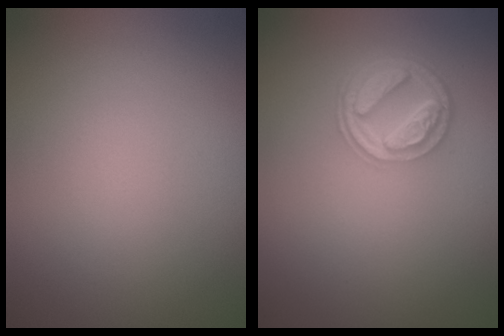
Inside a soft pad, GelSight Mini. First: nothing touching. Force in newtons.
{"total": 4.4, "press": 3.4, "slide": 2.7}